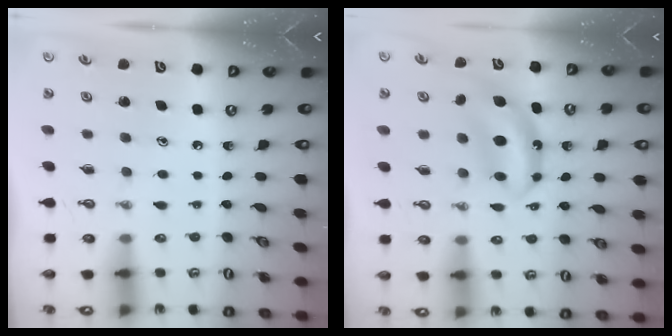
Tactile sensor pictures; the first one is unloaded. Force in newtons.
{"total": 7.8, "press": 7.8, "slide": 0.2}